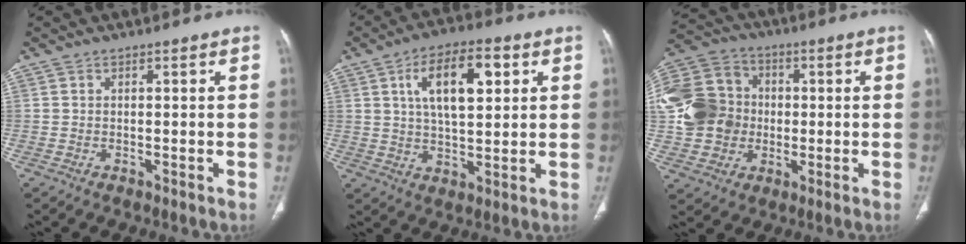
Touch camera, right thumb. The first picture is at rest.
{"total": 13.0, "force": [4.2, 5.9, 10.7], "torque": [-0.164, -0.003, 0.070]}
{"total": 19.8, "force": [-0.5, 17.1, 9.9], "torque": [-0.206, 0.034, -0.004]}